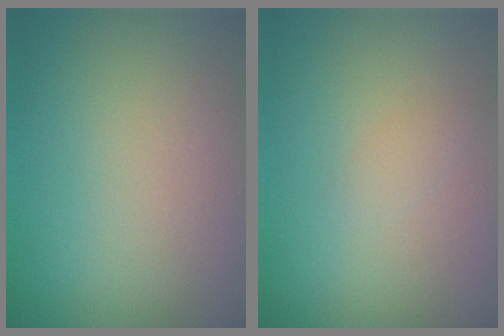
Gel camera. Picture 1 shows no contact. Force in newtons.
{"total": 0.7, "press": 0.7, "slide": 0.1}